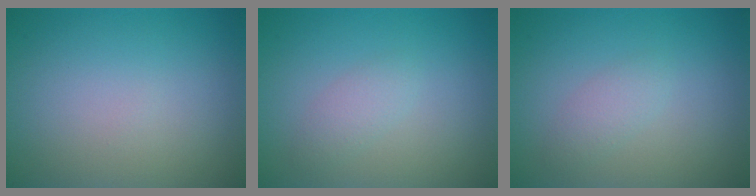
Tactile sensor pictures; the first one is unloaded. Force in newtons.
{"total": 1.3, "press": 1.3, "slide": 0.0}
{"total": 1.3, "press": 1.3, "slide": 0.0}